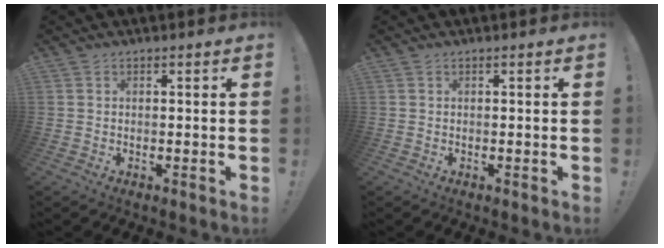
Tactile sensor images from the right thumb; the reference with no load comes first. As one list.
[{"total": 0.0}]